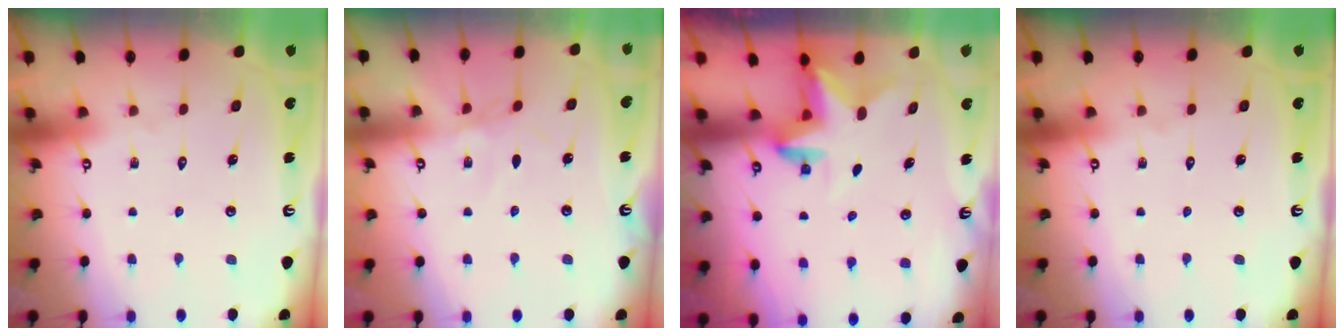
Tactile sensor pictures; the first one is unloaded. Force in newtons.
{"total": 2.2, "press": 2.2, "slide": 0.3}
{"total": 3.0, "press": 3.0, "slide": 0.3}
{"total": 0.0}